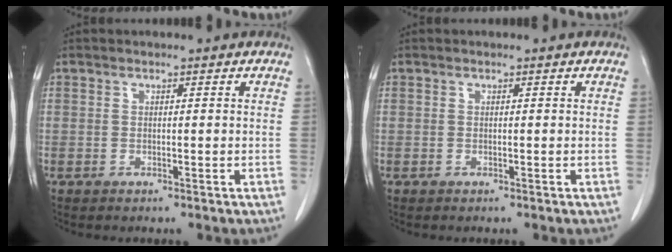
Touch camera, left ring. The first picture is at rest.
{"total": 0.0}